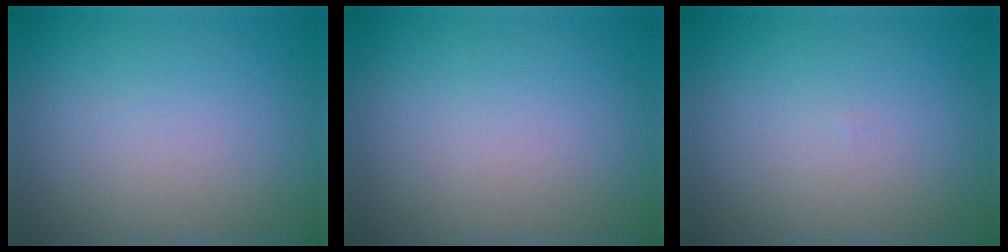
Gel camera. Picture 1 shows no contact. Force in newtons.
{"total": 0.0}
{"total": 0.0}